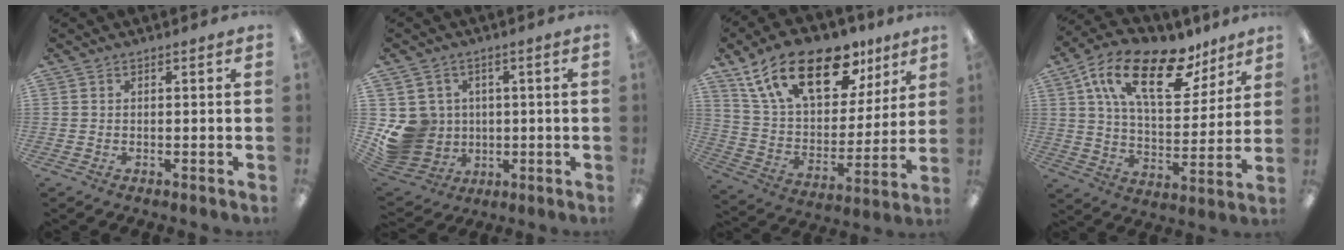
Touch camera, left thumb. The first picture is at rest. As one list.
[{"total": 10.5, "force": [-0.5, 10.1, 2.8], "torque": [-0.079, 0.008, 0.001]}, {"total": 22.1, "force": [13.5, 11.1, 13.5], "torque": [-0.230, -0.065, 0.237]}, {"total": 21.8, "force": [12.4, 10.2, 14.8], "torque": [-0.252, -0.046, 0.212]}]